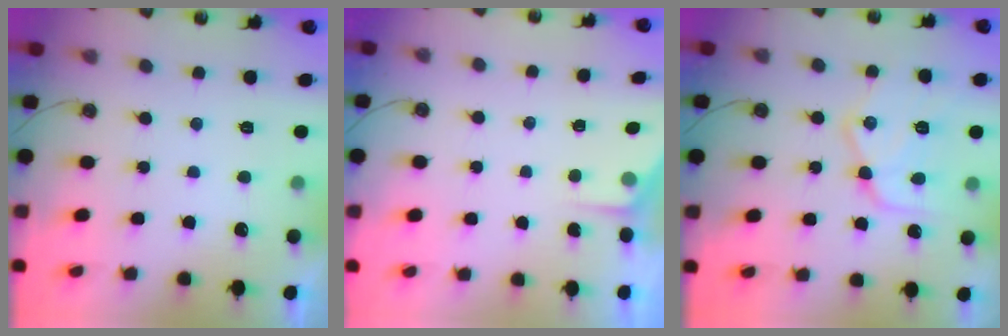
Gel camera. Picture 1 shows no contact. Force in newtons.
{"total": 2.2, "press": 2.2, "slide": 0.4}
{"total": 16.7, "press": 16.6, "slide": 1.4}